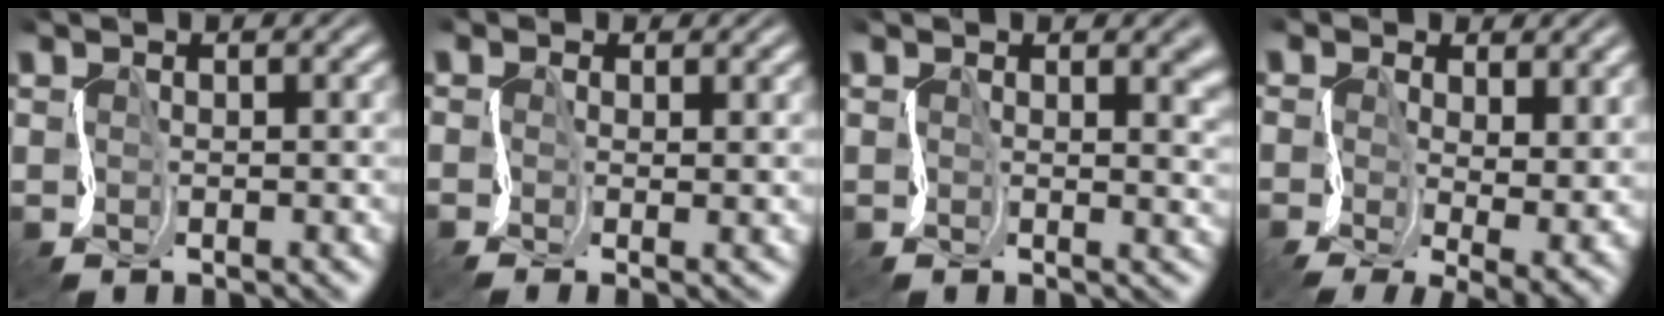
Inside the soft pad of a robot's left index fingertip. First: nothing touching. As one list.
[{"total": 2.1, "force": [-0.6, -1.4, -1.5], "torque": [0.028, -0.007, -0.018]}, {"total": 3.7, "force": [2.0, 1.4, 2.8], "torque": [-0.030, 0.000, 0.024]}, {"total": 3.3, "force": [-0.3, 1.2, 3.1], "torque": [-0.045, -0.023, -0.012]}]